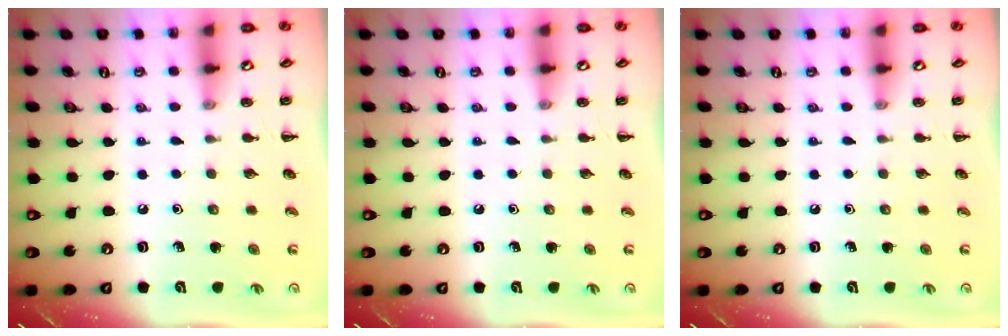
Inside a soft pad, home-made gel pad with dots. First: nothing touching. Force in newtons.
{"total": 0.0}
{"total": 0.0}